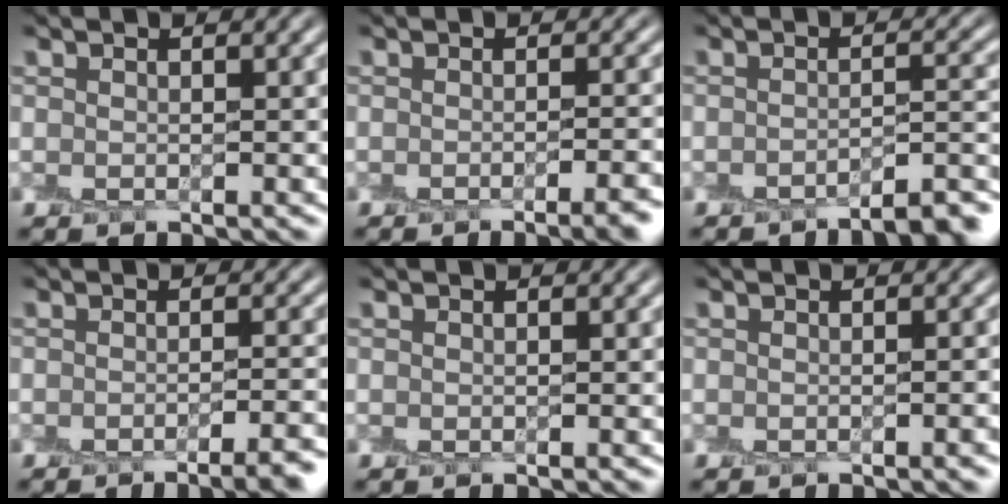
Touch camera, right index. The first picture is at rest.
{"total": 4.2, "force": [-2.9, 1.0, 3.0], "torque": [-0.024, -0.007, -0.030]}
{"total": 4.2, "force": [-3.7, 0.5, 2.0], "torque": [-0.022, 0.004, -0.051]}
{"total": 4.7, "force": [-3.3, 1.0, 3.2], "torque": [-0.031, -0.008, -0.038]}
{"total": 0.0}
{"total": 2.3, "force": [-1.4, 0.5, 1.7], "torque": [-0.014, -0.004, -0.014]}